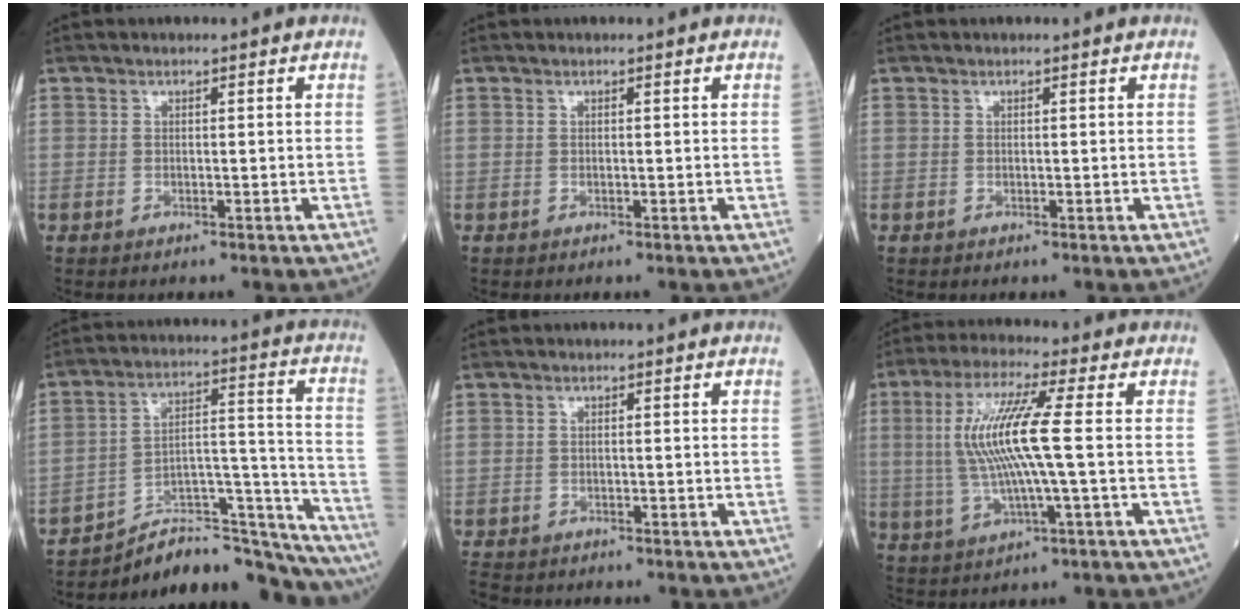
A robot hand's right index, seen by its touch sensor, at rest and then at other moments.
{"total": 0.0}
{"total": 0.0}
{"total": 19.9, "force": [-18.8, 2.6, 5.9], "torque": [-0.059, 0.056, -0.277]}
{"total": 3.9, "force": [-3.4, 1.7, 0.8], "torque": [-0.013, -0.004, -0.056]}
{"total": 10.7, "force": [0.7, 0.2, 10.7], "torque": [-0.228, 0.011, 0.012]}